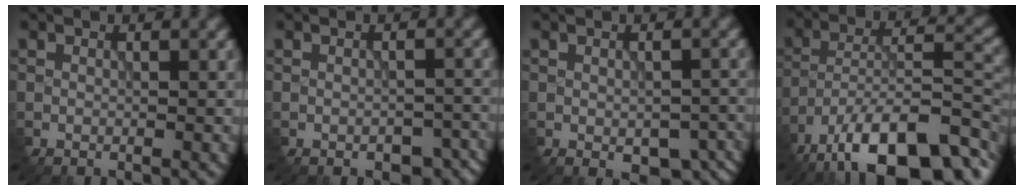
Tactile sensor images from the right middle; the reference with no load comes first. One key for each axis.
{"total": 4.8, "fx": -3.3, "fy": 2.6, "fz": 2.3, "tx": -0.029, "ty": -0.004, "tz": -0.024}
{"total": 5.1, "fx": -2.7, "fy": 2.8, "fz": 3.4, "tx": -0.043, "ty": -0.022, "tz": -0.019}
{"total": 14.0, "fx": -9.7, "fy": 5.0, "fz": 8.9, "tx": -0.152, "ty": 0.005, "tz": -0.165}